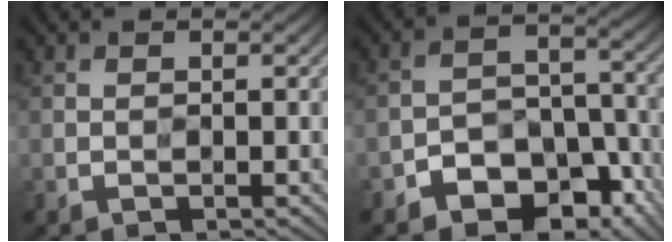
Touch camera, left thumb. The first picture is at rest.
{"total": 9.1, "force": [-5.6, 5.6, 4.5], "torque": [-0.066, -0.006, -0.095]}